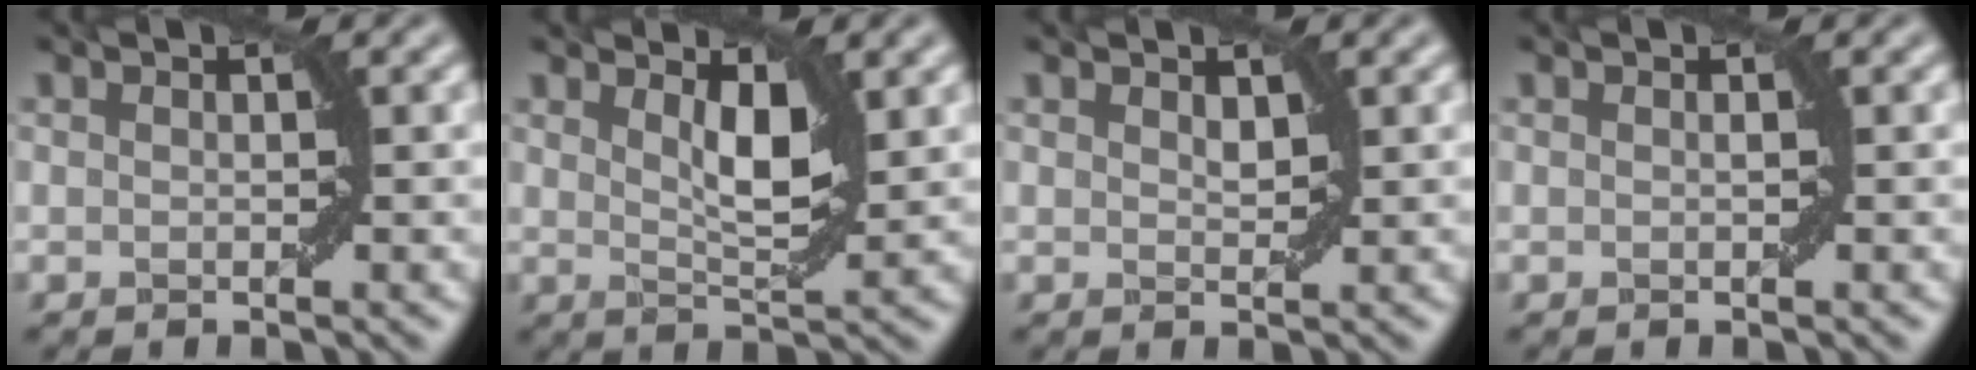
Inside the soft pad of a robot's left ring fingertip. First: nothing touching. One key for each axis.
{"total": 3.2, "fx": 1.4, "fy": 0.9, "fz": 2.7, "tx": -0.046, "ty": -0.008, "tz": 0.026}
{"total": 1.0, "fx": 0.6, "fy": 0.5, "fz": 0.6, "tx": -0.008, "ty": -0.002, "tz": 0.015}
{"total": 0.0}